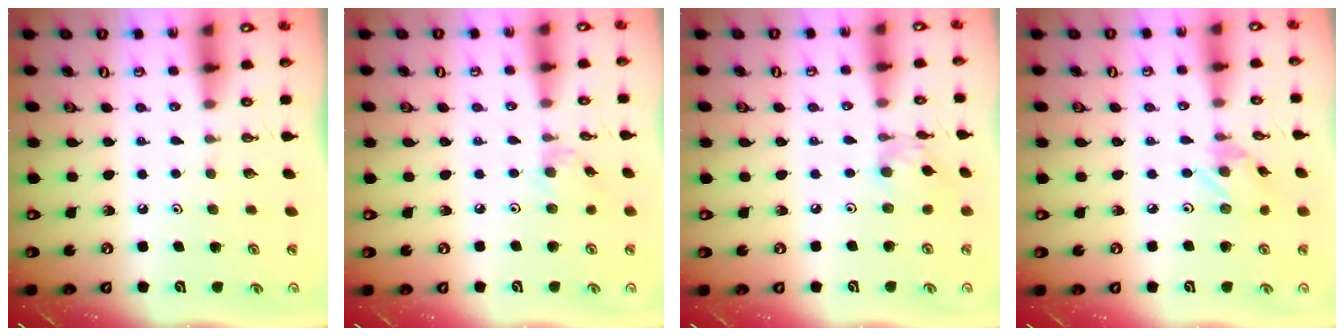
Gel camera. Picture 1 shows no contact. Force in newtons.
{"total": 4.3, "press": 4.2, "slide": 0.6}
{"total": 3.9, "press": 3.9, "slide": 0.3}
{"total": 1.8, "press": 1.8, "slide": 0.2}